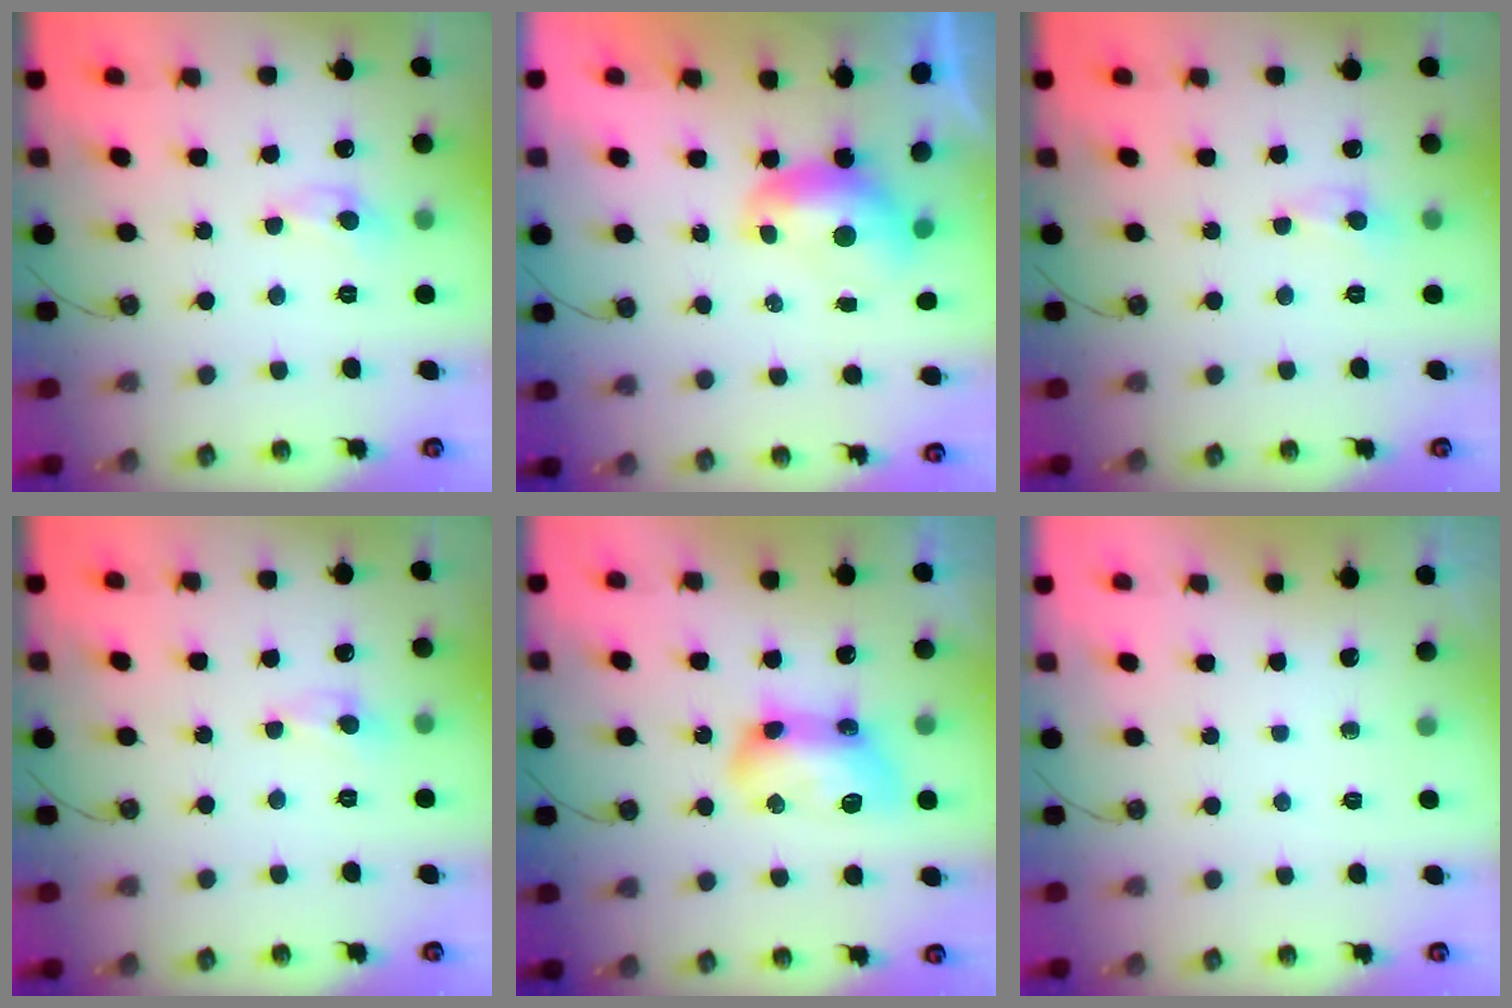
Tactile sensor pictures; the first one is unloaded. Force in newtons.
{"total": 1.3, "press": 1.2, "slide": 0.4}
{"total": 0.0}
{"total": 0.0}
{"total": 12.4, "press": 12.4, "slide": 0.5}
{"total": 0.0}